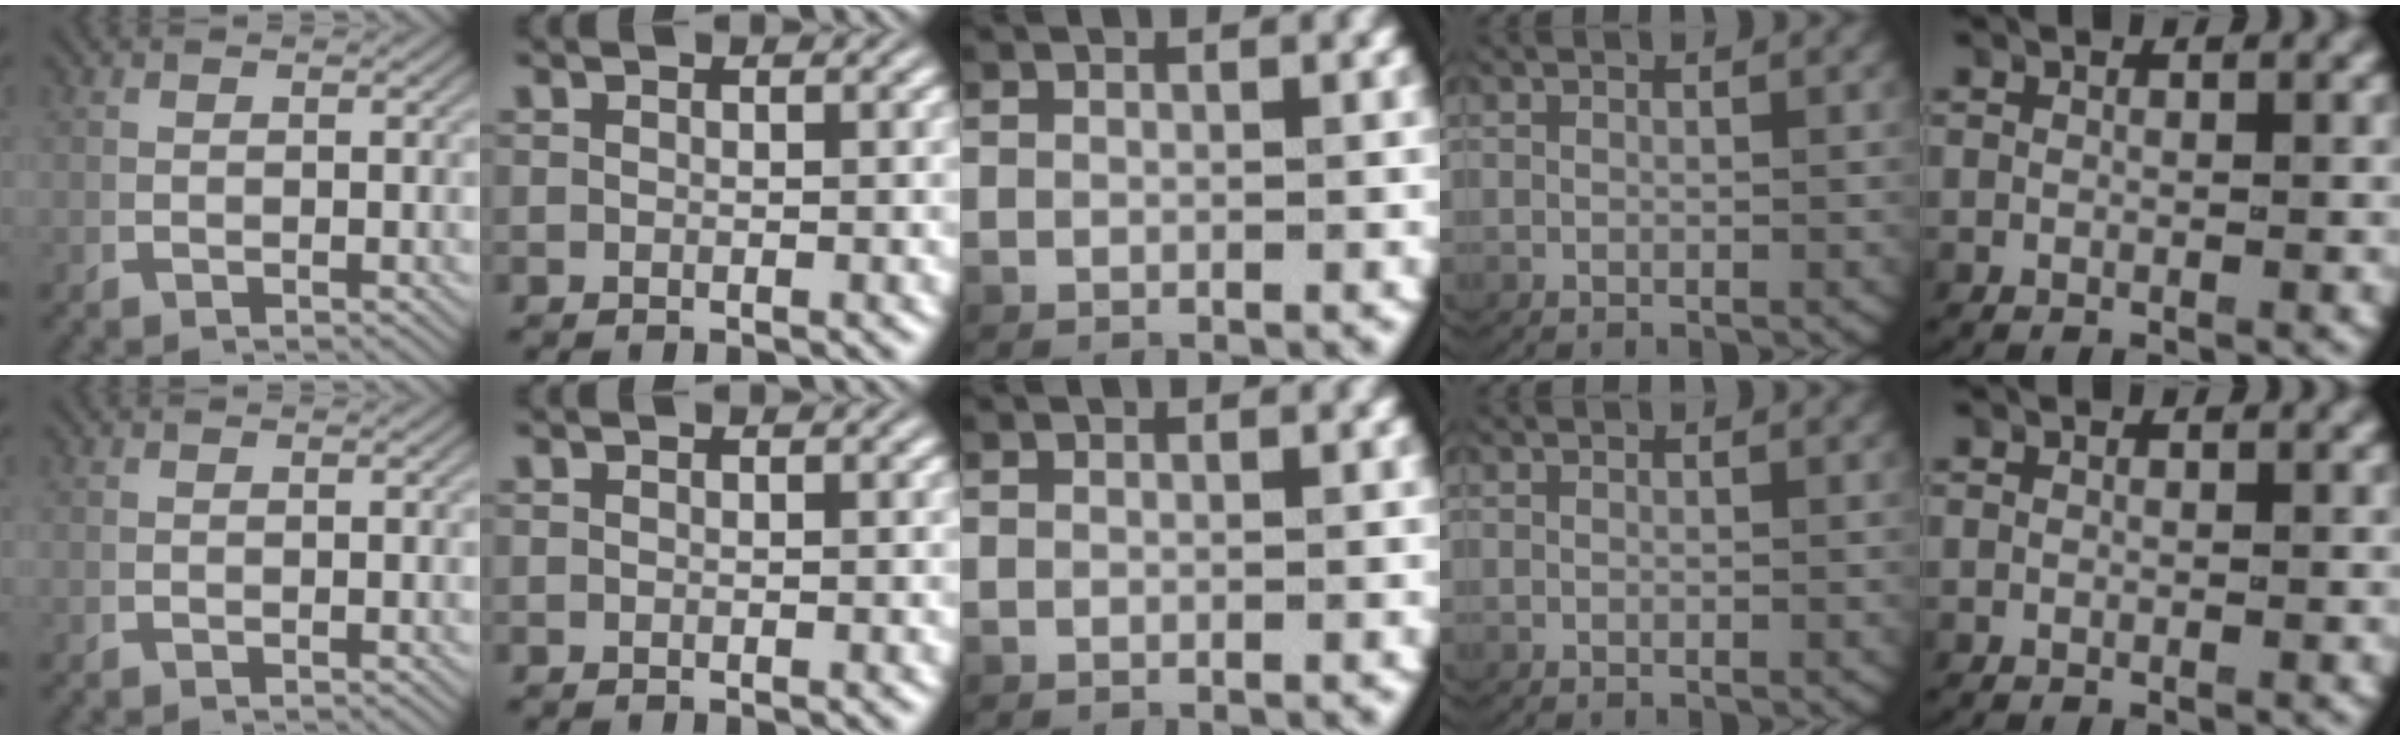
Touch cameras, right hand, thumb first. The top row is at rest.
{}